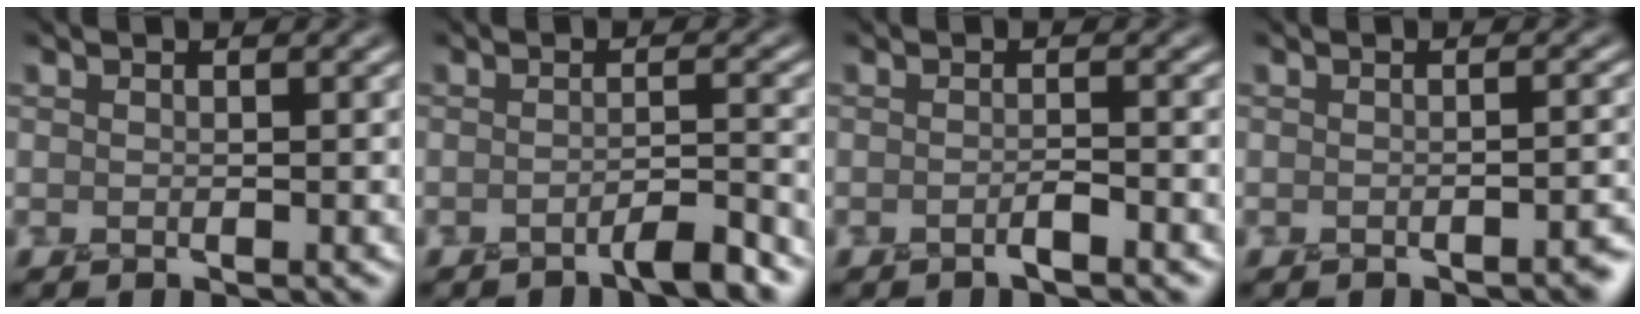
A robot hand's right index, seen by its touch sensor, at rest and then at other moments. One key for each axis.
{"total": 2.2, "fx": -1.6, "fy": 0.3, "fz": 1.5, "tx": -0.013, "ty": 0.007, "tz": -0.039}
{"total": 1.0, "fx": -0.6, "fy": 0.2, "fz": 0.8, "tx": -0.009, "ty": 0.006, "tz": -0.015}
{"total": 1.9, "fx": -1.2, "fy": 0.5, "fz": 1.4, "tx": -0.010, "ty": 0.001, "tz": -0.026}